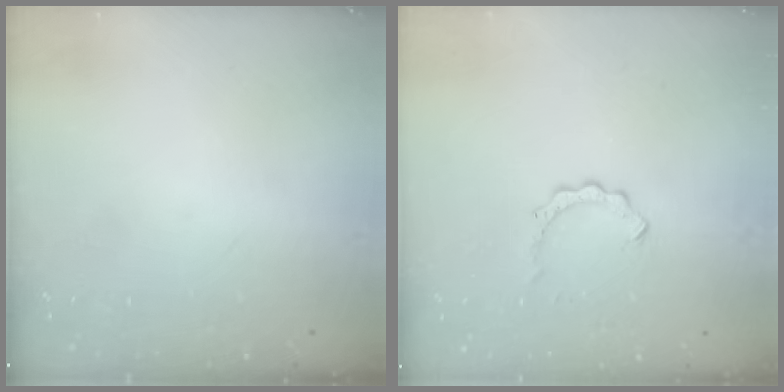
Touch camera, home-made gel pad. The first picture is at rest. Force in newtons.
{"total": 2.0, "press": 2.0, "slide": 0.2}